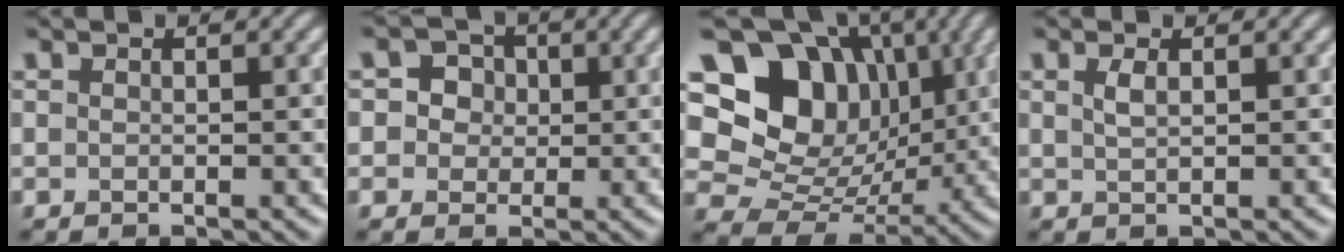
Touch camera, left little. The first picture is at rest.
{"total": 3.7, "force": [1.2, 3.2, 1.4], "torque": [-0.015, 0.010, 0.008]}
{"total": 15.6, "force": [5.6, 11.9, 8.4], "torque": [-0.167, 0.057, 0.091]}
{"total": 1.2, "force": [0.5, 0.4, 1.0], "torque": [-0.023, 0.002, 0.011]}